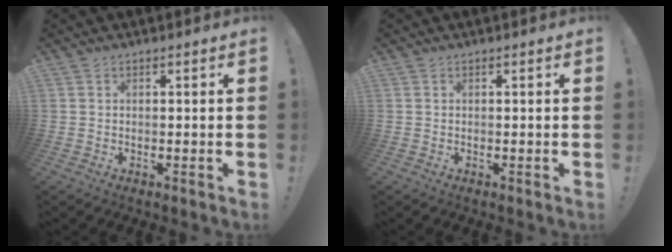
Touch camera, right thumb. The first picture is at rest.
{"total": 0.0}